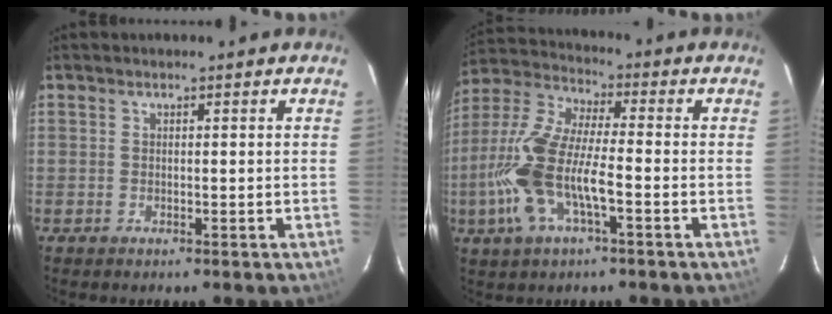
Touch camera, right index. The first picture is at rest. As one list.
[{"total": 14.7, "force": [-4.6, 4.8, 13.2], "torque": [-0.285, -0.001, -0.094]}]